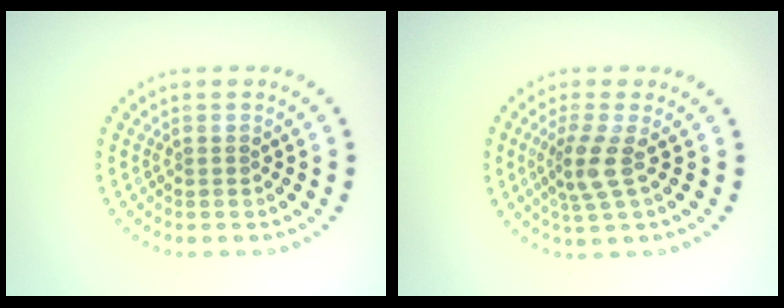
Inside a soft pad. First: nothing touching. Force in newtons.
{"total": 3.0, "press": 2.2, "slide": 2.0}